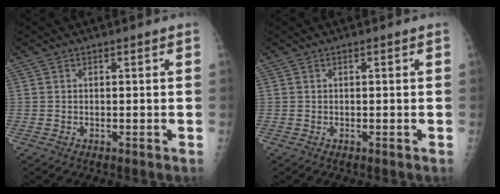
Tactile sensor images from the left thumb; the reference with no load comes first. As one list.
[{"total": 0.0}]